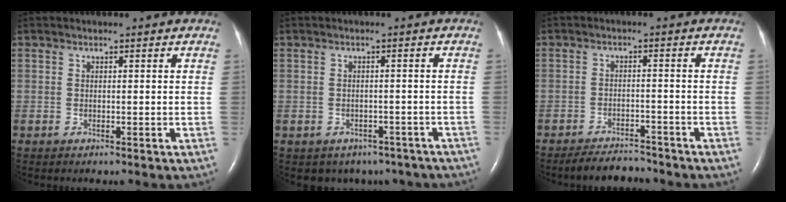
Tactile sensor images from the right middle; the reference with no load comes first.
{"total": 8.5, "force": [-6.6, 5.0, 2.0], "torque": [-0.025, 0.006, -0.064]}
{"total": 4.7, "force": [-4.5, 1.0, 0.8], "torque": [-0.017, -0.012, -0.075]}